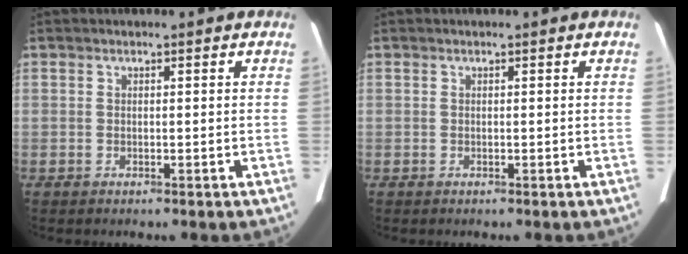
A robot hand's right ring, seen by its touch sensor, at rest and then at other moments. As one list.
[{"total": 0.0}]